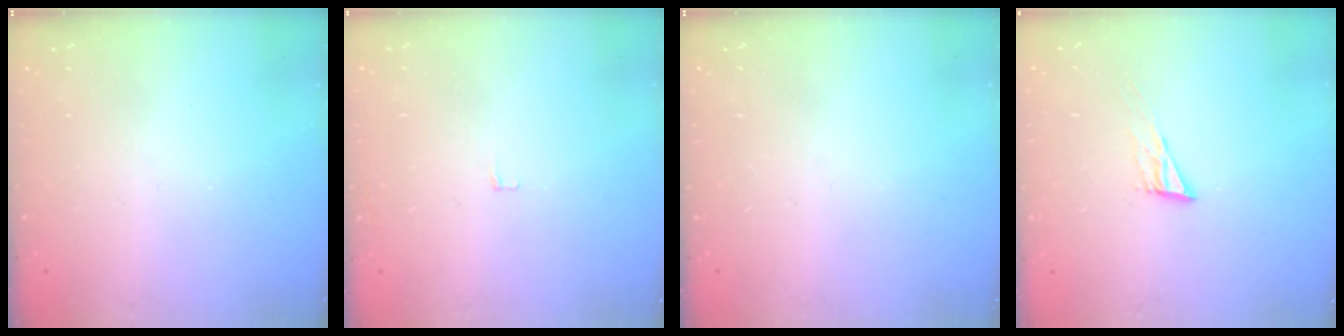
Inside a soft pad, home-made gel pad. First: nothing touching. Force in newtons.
{"total": 3.4, "press": 3.4, "slide": 0.3}
{"total": 0.0}
{"total": 6.4, "press": 6.4, "slide": 1.0}